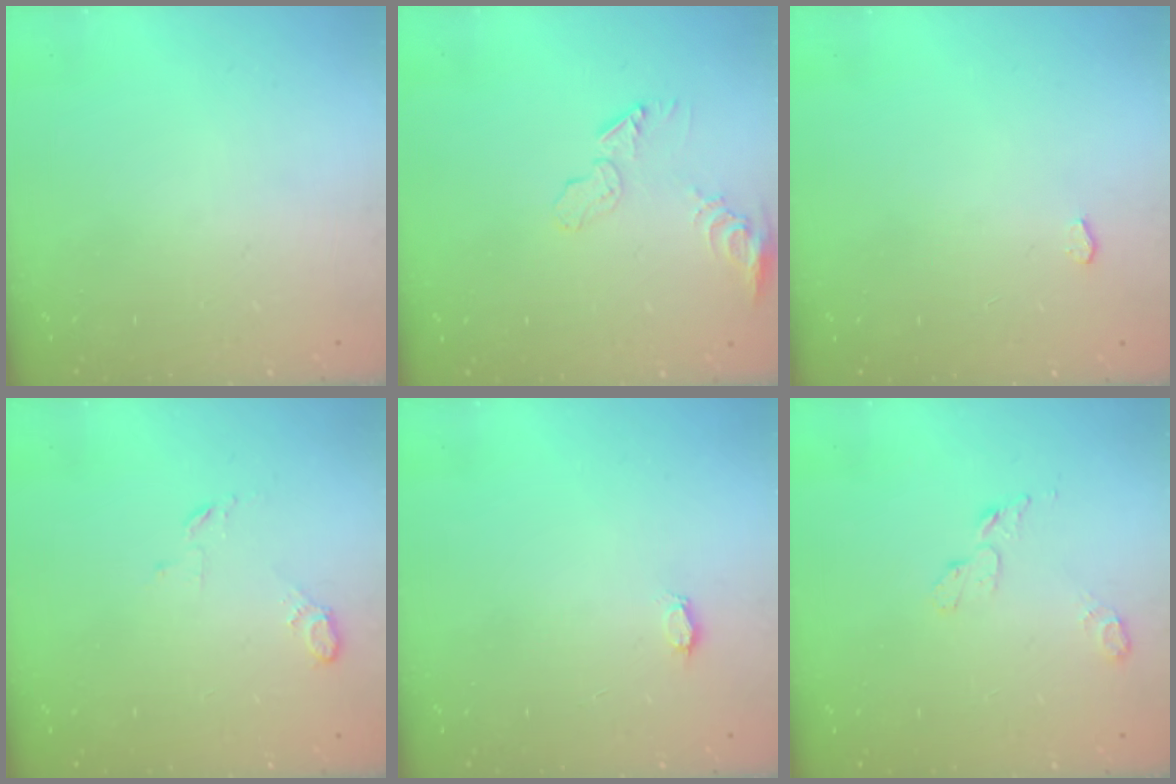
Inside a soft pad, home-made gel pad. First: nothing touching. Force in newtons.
{"total": 8.1, "press": 8.1, "slide": 0.5}
{"total": 2.1, "press": 2.1, "slide": 0.2}
{"total": 4.2, "press": 4.2, "slide": 0.7}
{"total": 2.3, "press": 2.3, "slide": 0.3}
{"total": 5.0, "press": 5.0, "slide": 0.6}